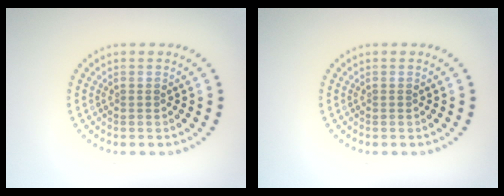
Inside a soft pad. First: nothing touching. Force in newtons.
{"total": 0.0}